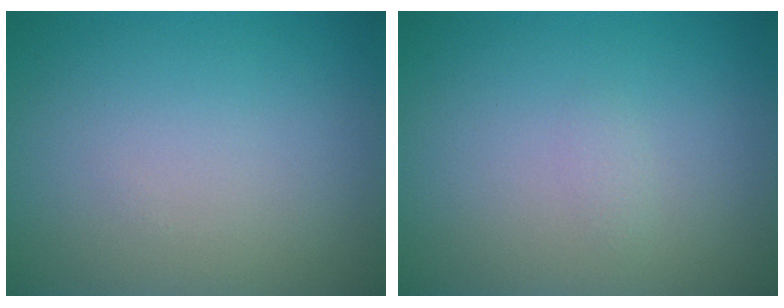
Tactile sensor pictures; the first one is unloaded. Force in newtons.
{"total": 0.6, "press": 0.6, "slide": 0.0}